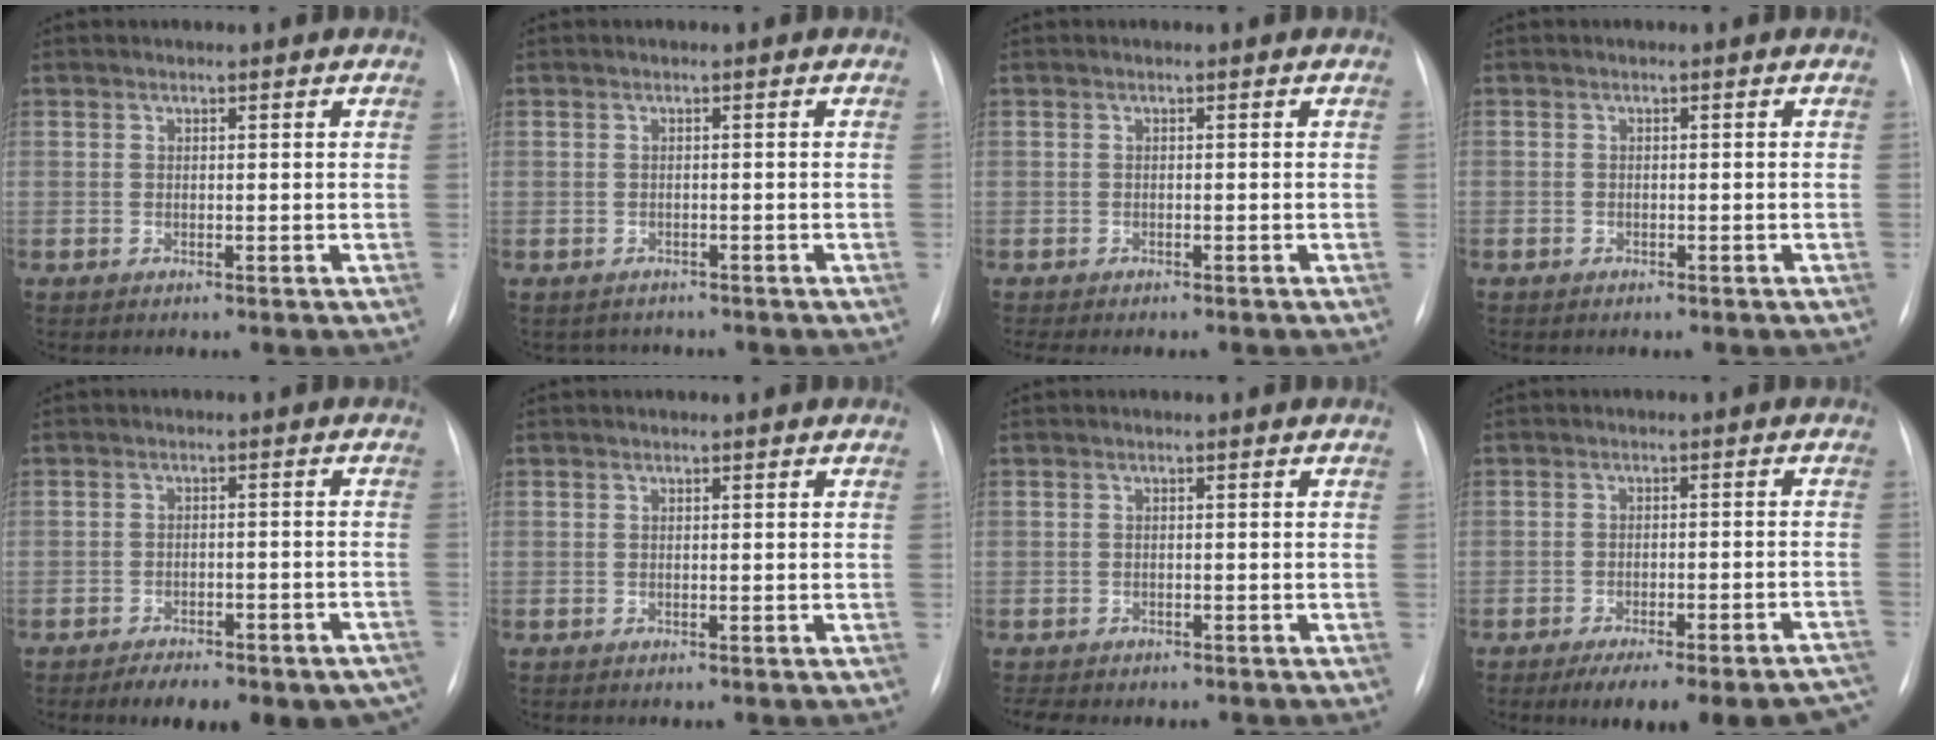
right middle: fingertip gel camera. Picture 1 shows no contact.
{"total": 2.4, "force": [-2.1, 1.1, -0.3], "torque": [-0.001, 0.003, -0.029]}
{"total": 3.4, "force": [-2.9, 0.9, 1.5], "torque": [-0.020, -0.005, -0.032]}
{"total": 0.7, "force": [-0.6, 0.4, 0.2], "torque": [-0.009, 0.001, -0.009]}
{"total": 14.3, "force": [-11.1, 5.5, 7.1], "torque": [-0.068, 0.020, -0.132]}
{"total": 0.0}
{"total": 4.2, "force": [-3.5, 1.7, 1.7], "torque": [-0.029, -0.005, -0.042]}
{"total": 16.6, "force": [-14.1, 3.2, 8.2], "torque": [-0.054, 0.018, -0.175]}